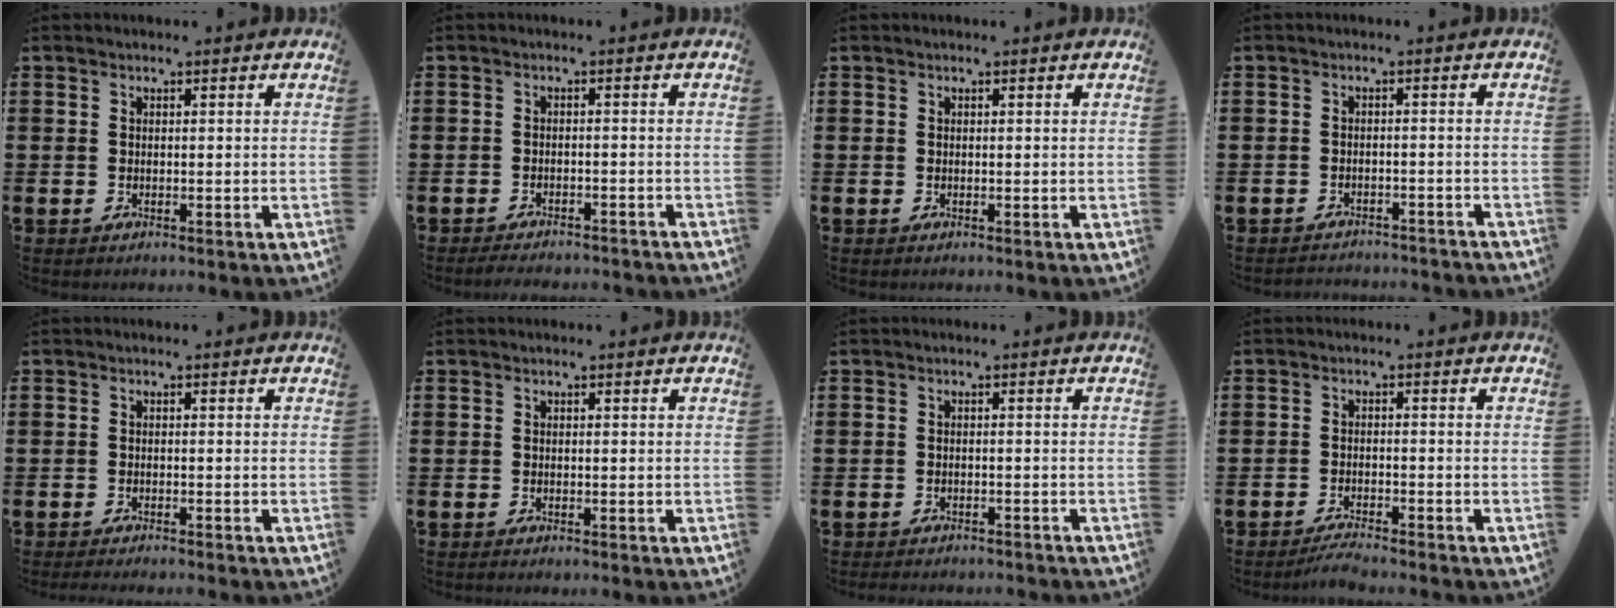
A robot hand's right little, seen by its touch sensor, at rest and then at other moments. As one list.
[{"total": 1.7, "force": [-1.7, 0.0, 0.2], "torque": [-0.006, 0.002, -0.034]}, {"total": 0.0}, {"total": 1.8, "force": [-1.7, -0.1, -0.2], "torque": [-0.001, 0.005, -0.038]}, {"total": 0.8, "force": [-0.7, -0.1, 0.3], "torque": [-0.003, -0.002, -0.014]}, {"total": 0.0}, {"total": 1.1, "force": [-1.1, 0.0, 0.0], "torque": [-0.002, 0.001, -0.023]}, {"total": 2.0, "force": [-1.9, -0.1, 0.6], "torque": [-0.012, 0.006, -0.037]}]